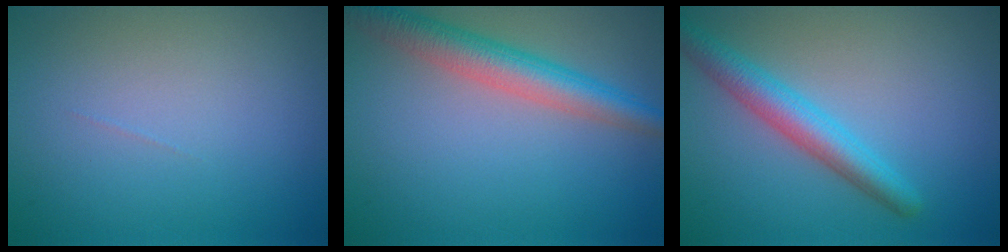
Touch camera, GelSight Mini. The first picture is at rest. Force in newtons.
{"total": 4.9, "press": 4.9, "slide": 0.2}
{"total": 3.8, "press": 3.8, "slide": 0.1}